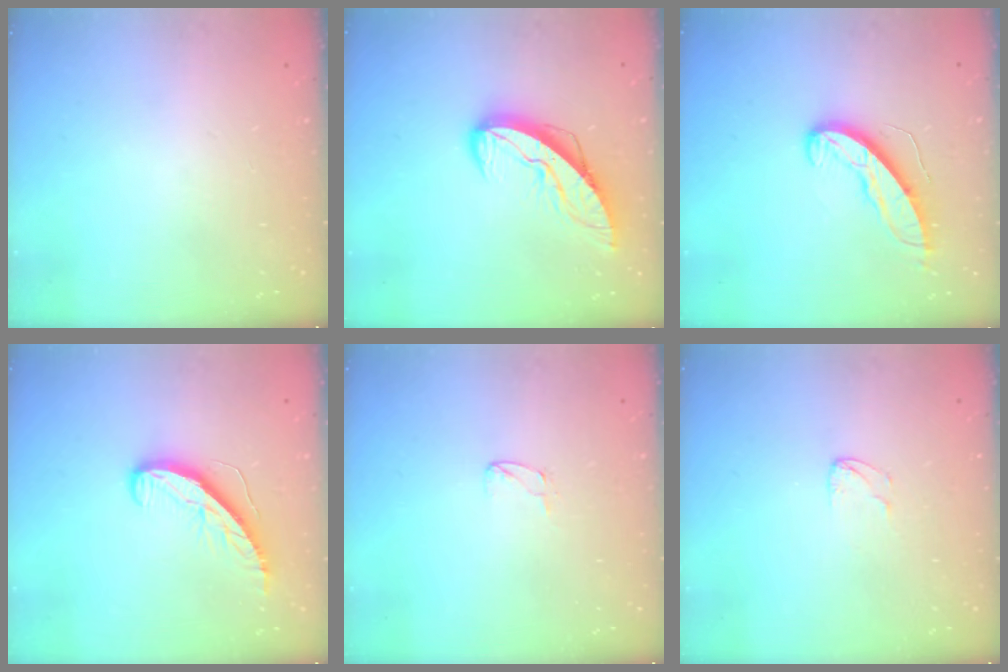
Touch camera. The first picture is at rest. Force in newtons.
{"total": 8.9, "press": 8.9, "slide": 0.8}
{"total": 9.2, "press": 9.2, "slide": 0.5}
{"total": 8.6, "press": 8.6, "slide": 0.5}
{"total": 4.1, "press": 4.0, "slide": 0.3}
{"total": 4.1, "press": 4.1, "slide": 0.3}